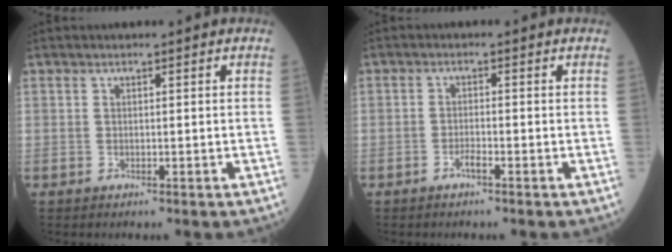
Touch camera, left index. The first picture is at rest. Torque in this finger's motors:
{"motor_torque": [0.02, -0.04, 0.02, 0.00]}